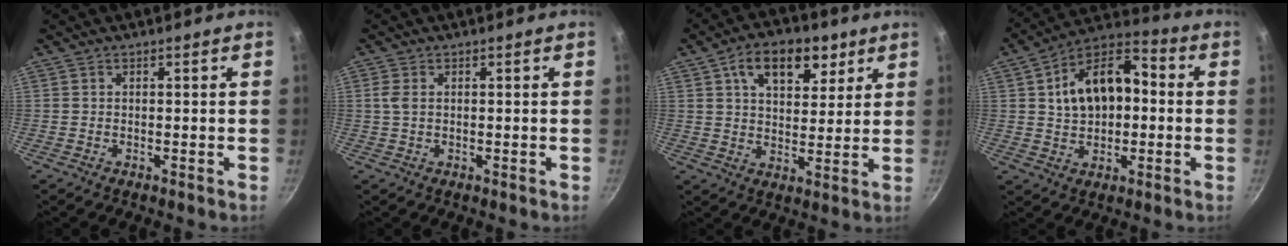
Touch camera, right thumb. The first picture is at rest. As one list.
[{"total": 1.9, "force": [0.4, 1.1, 1.5], "torque": [-0.032, 0.001, 0.008]}, {"total": 12.2, "force": [5.8, 7.3, 8.0], "torque": [-0.083, -0.017, 0.084]}, {"total": 16.1, "force": [1.7, 10.5, 12.0], "torque": [-0.171, 0.035, 0.019]}]